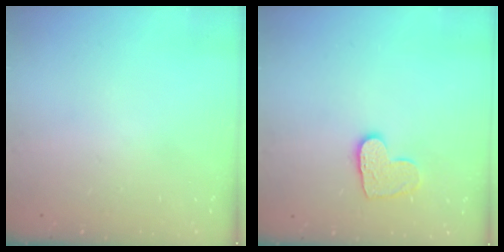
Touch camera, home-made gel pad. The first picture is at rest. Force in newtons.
{"total": 9.1, "press": 9.1, "slide": 0.2}